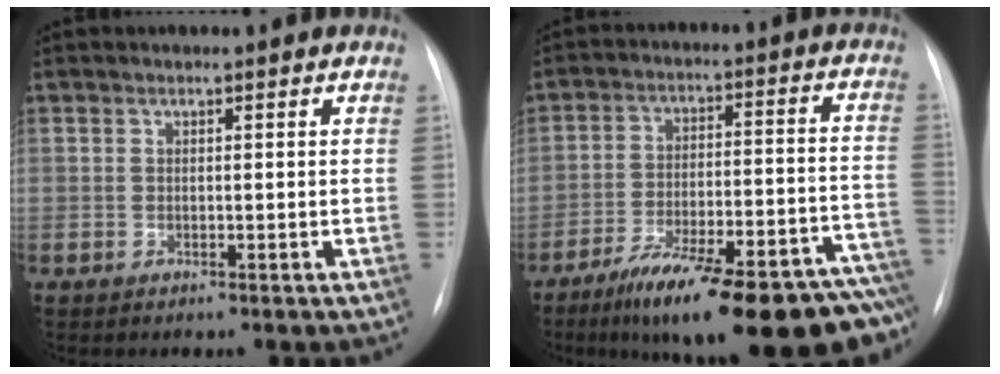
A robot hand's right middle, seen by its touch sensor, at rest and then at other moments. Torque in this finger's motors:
{"motor_torque": [1.13, -1.01, 0.71, 0.16]}